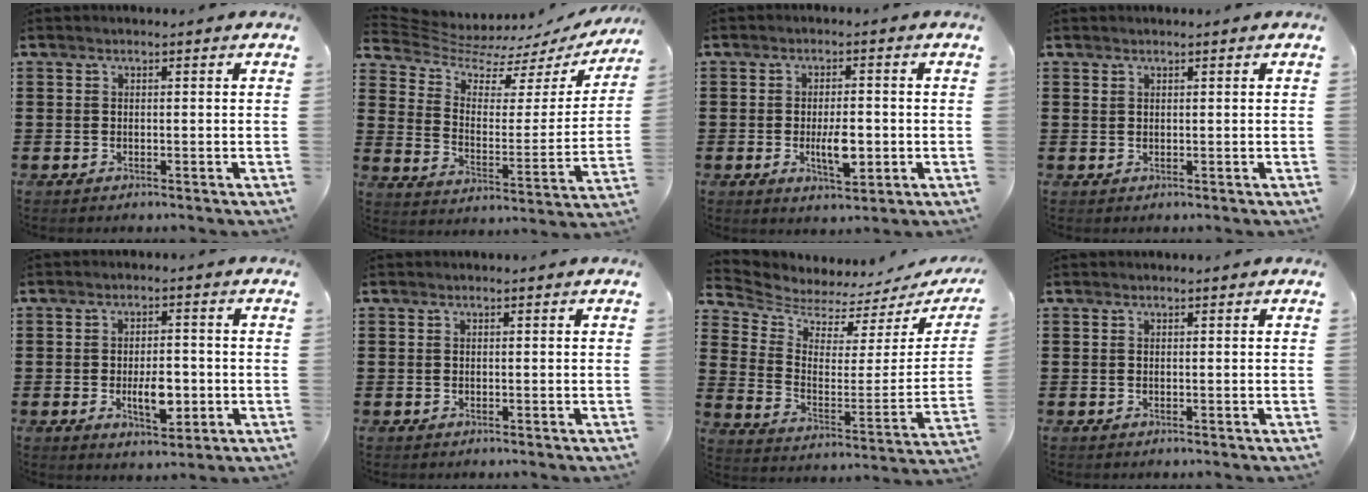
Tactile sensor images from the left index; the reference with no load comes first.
{"total": 6.2, "force": [5.5, 2.0, 1.9], "torque": [-0.070, -0.039, 0.094]}
{"total": 5.6, "force": [-1.1, 2.3, 5.0], "torque": [-0.083, -0.001, -0.021]}
{"total": 0.6, "force": [0.5, 0.3, 0.3], "torque": [-0.007, 0.001, 0.010]}
{"total": 5.8, "force": [-1.4, 2.9, 4.8], "torque": [-0.067, 0.001, -0.026]}
{"total": 0.0}
{"total": 4.0, "force": [3.8, 1.1, 0.2], "torque": [-0.036, -0.042, 0.060]}
{"total": 0.0}